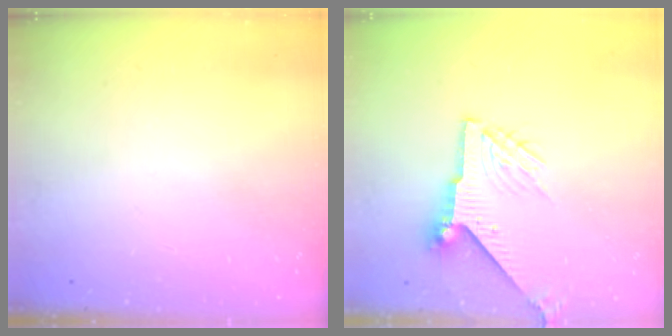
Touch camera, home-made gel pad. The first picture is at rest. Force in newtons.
{"total": 8.4, "press": 8.4, "slide": 0.6}